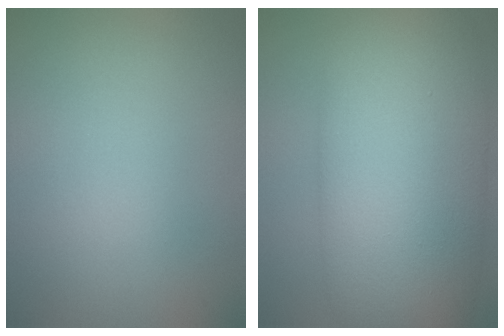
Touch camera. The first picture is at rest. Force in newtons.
{"total": 14.9, "press": 14.9, "slide": 0.0}